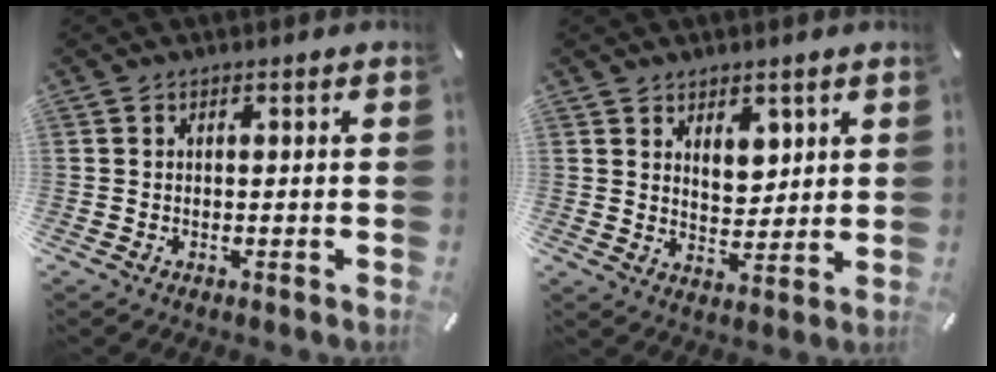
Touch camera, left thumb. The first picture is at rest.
{"total": 5.8, "force": [3.5, 3.9, 2.5], "torque": [-0.022, -0.019, 0.058]}